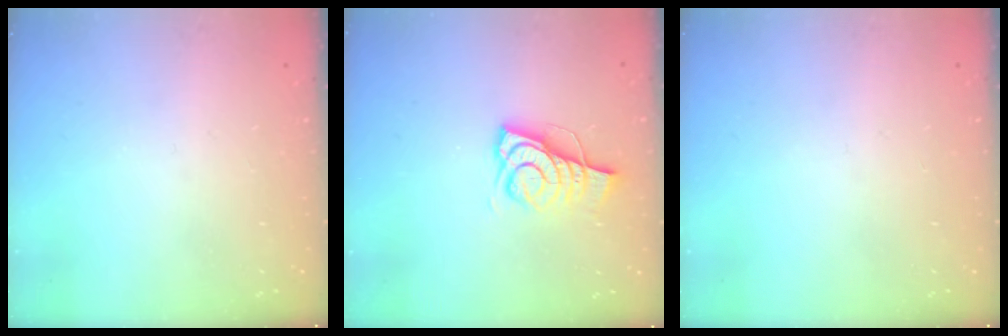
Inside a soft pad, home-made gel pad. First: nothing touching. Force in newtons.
{"total": 9.2, "press": 9.1, "slide": 1.7}
{"total": 0.0}